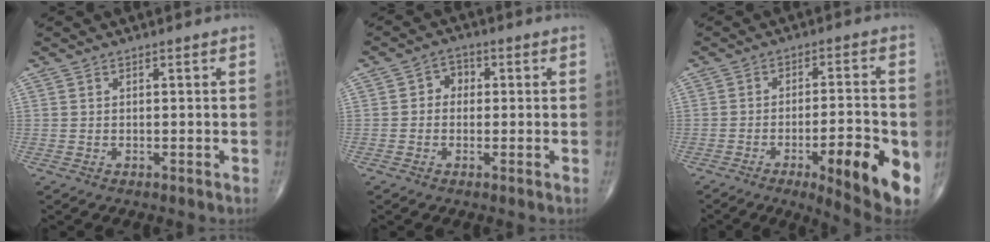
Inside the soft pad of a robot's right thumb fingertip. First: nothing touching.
{"total": 3.4, "force": [0.1, 2.9, 1.8], "torque": [-0.005, 0.014, -0.008]}
{"total": 14.2, "force": [-5.0, 3.3, 12.8], "torque": [-0.172, 0.007, -0.065]}